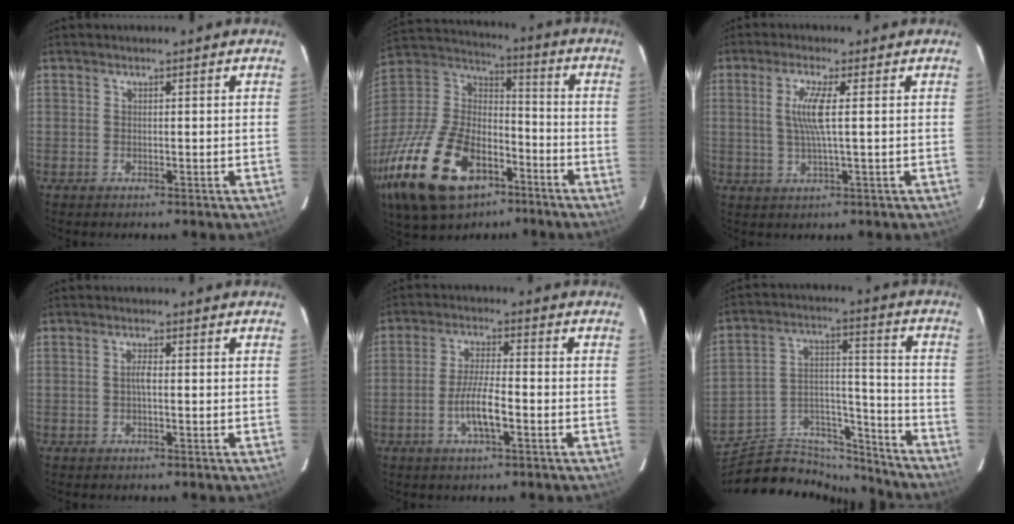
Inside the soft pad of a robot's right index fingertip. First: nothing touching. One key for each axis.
{"total": 33.3, "fx": -17.8, "fy": 18.5, "fz": 21.2, "tx": -0.474, "ty": -0.020, "tz": -0.289}
{"total": 5.4, "fx": 0.8, "fy": -0.2, "fz": 5.4, "tx": -0.104, "ty": -0.004, "tz": 0.015}
{"total": 1.6, "fx": -0.2, "fy": 0.4, "fz": 1.5, "tx": -0.029, "ty": 0.005, "tz": -0.007}
{"total": 6.6, "fx": -2.6, "fy": 1.2, "fz": 5.9, "tx": -0.117, "ty": -0.002, "tz": -0.049}
{"total": 18.6, "fx": -16.2, "fy": 7.3, "fz": 5.6, "tx": -0.100, "ty": 0.056, "tz": -0.249}